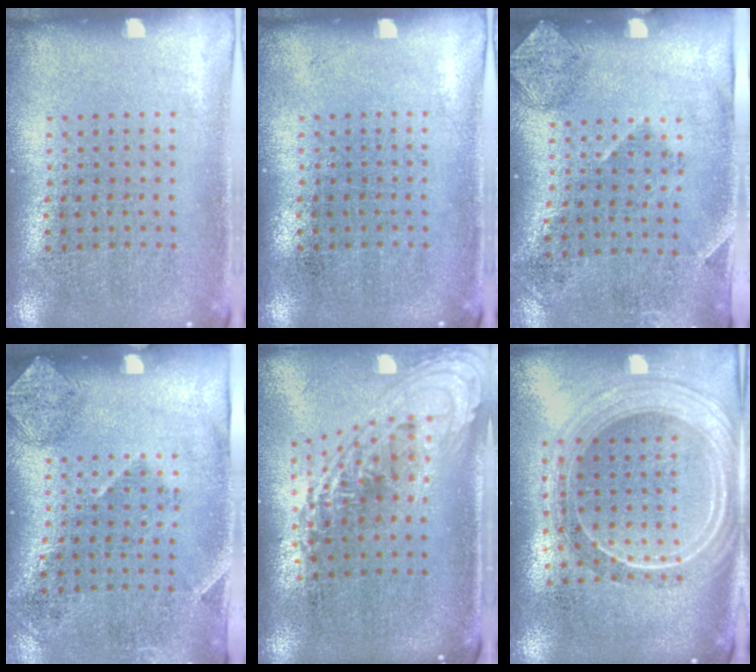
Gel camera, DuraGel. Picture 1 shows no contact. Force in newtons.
{"total": 0.0}
{"total": 1.9, "press": 1.2, "slide": 1.4}
{"total": 1.9, "press": 1.2, "slide": 1.4}
{"total": 2.2, "press": 1.6, "slide": 1.5}
{"total": 2.4, "press": 2.0, "slide": 1.2}